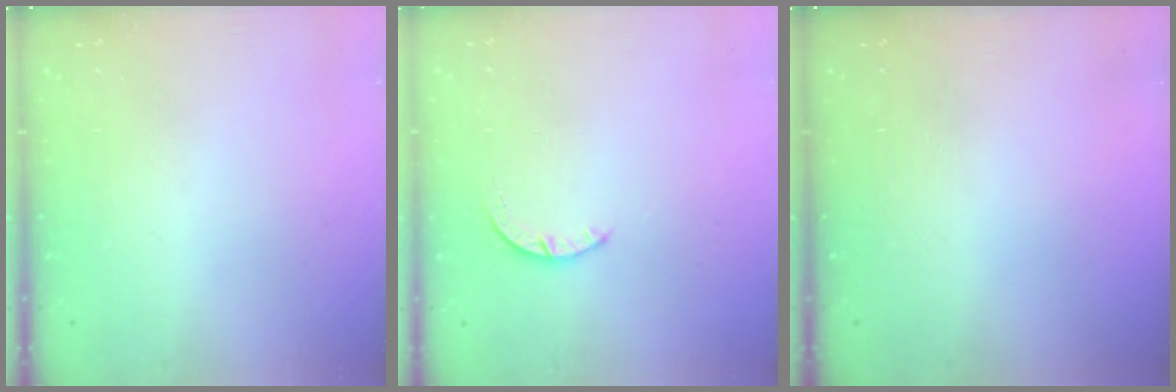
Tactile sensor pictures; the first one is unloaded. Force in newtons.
{"total": 2.4, "press": 2.4, "slide": 0.3}
{"total": 0.0}